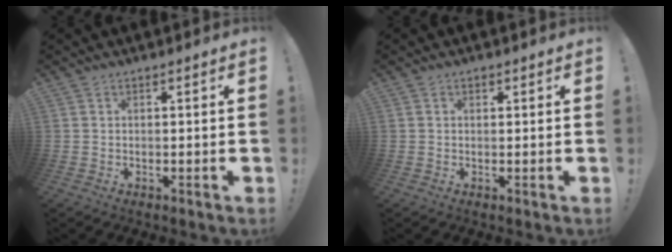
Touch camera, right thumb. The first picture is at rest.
{"total": 0.6, "force": [0.4, 0.4, 0.2], "torque": [0.004, -0.001, 0.007]}